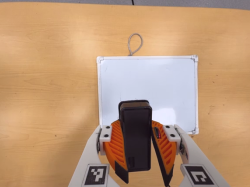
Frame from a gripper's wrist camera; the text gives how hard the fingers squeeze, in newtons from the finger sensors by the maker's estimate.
{"total": 9.8, "left": 10.0, "right": 9.6}